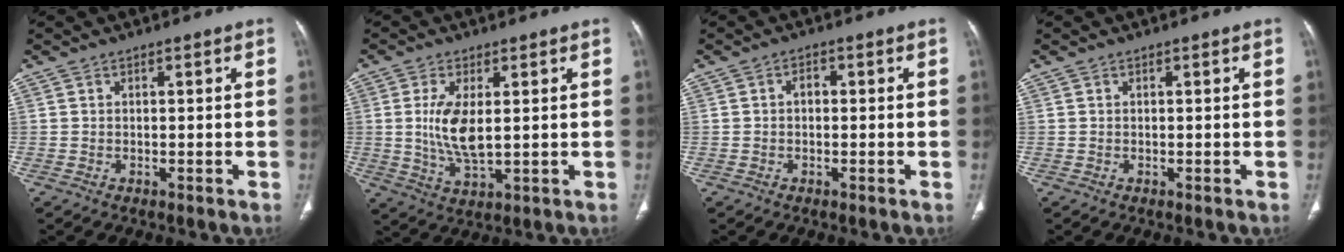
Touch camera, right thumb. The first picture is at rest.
{"total": 8.2, "force": [1.0, 3.4, 7.4], "torque": [-0.153, -0.017, 0.025]}
{"total": 1.7, "force": [-0.1, 1.2, 1.2], "torque": [-0.011, 0.008, -0.006]}
{"total": 0.0}